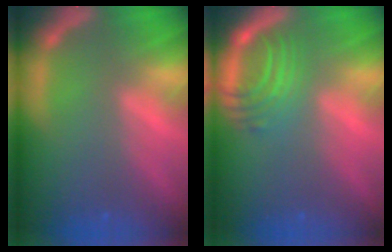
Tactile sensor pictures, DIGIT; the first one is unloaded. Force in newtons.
{"total": 5.5}